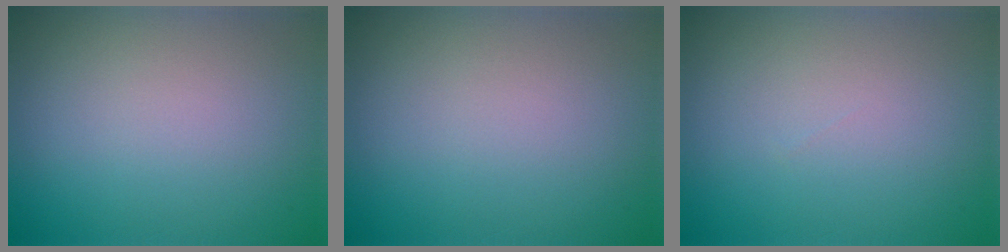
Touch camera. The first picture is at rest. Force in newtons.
{"total": 0.0}
{"total": 0.0}